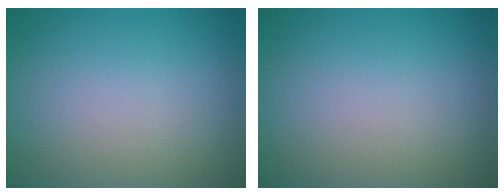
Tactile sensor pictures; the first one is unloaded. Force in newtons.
{"total": 0.0}